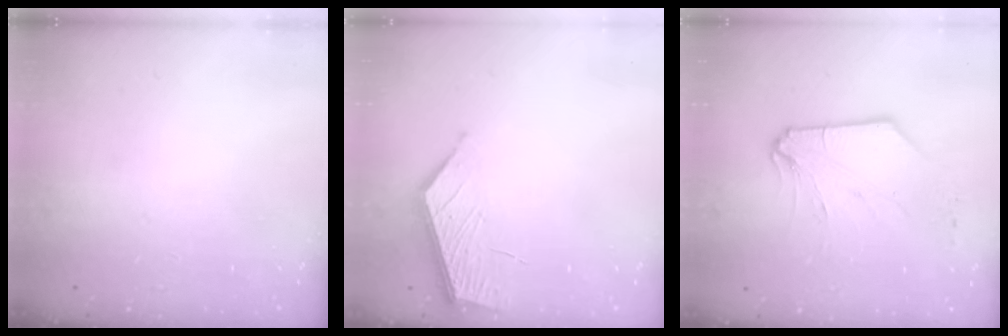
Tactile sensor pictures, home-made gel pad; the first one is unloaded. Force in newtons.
{"total": 5.4, "press": 5.4, "slide": 0.6}
{"total": 7.8, "press": 7.7, "slide": 1.4}